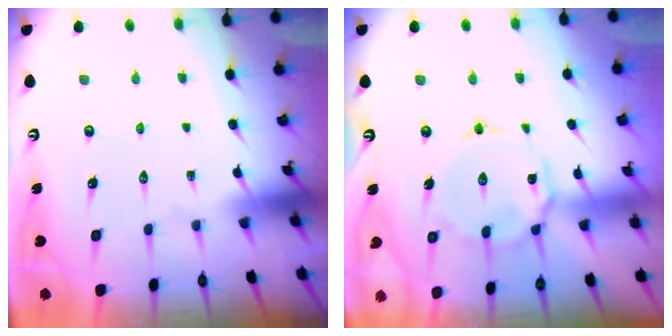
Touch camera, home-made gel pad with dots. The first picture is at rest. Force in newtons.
{"total": 10.1, "press": 10.0, "slide": 0.8}